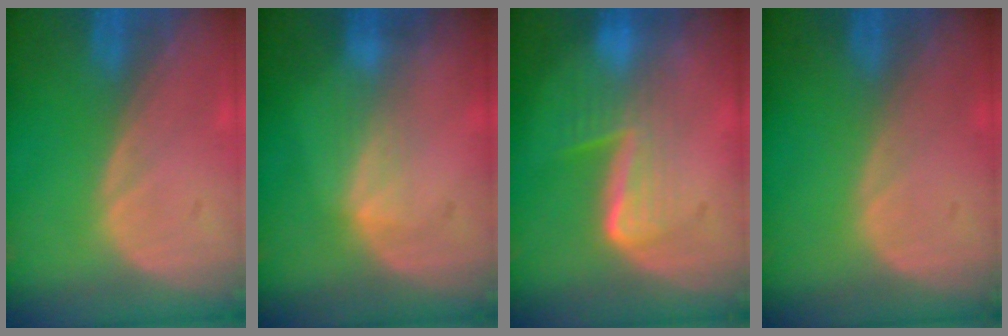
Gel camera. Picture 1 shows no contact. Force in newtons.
{"total": 2.4, "press": 2.4, "slide": 0.4}
{"total": 6.7, "press": 5.8, "slide": 3.4}
{"total": 0.0}